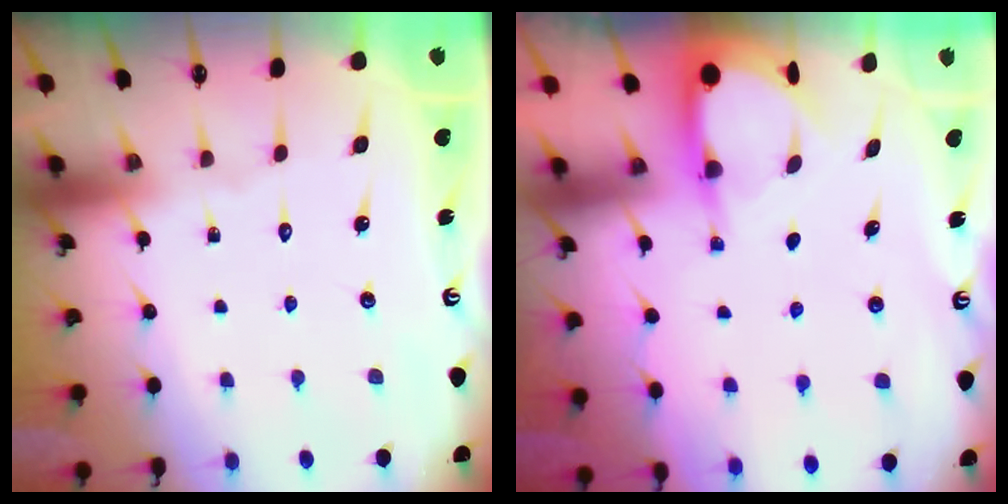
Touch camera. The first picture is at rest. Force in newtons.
{"total": 3.9, "press": 3.9, "slide": 0.4}